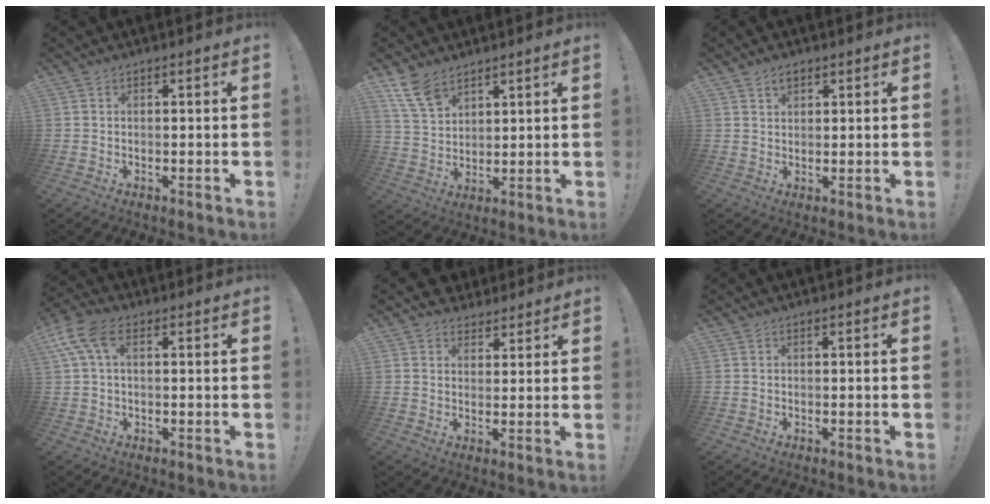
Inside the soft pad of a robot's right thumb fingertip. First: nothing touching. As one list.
[{"total": 9.6, "force": [6.9, 5.3, 4.2], "torque": [-0.082, -0.035, 0.137]}, {"total": 2.8, "force": [1.9, 1.7, 1.1], "torque": [-0.014, -0.006, 0.033]}, {"total": 9.2, "force": [3.3, 5.0, 7.0], "torque": [-0.139, 0.005, 0.065]}, {"total": 4.5, "force": [3.3, 3.1, 0.2], "torque": [-0.003, -0.022, 0.063]}, {"total": 0.0}]